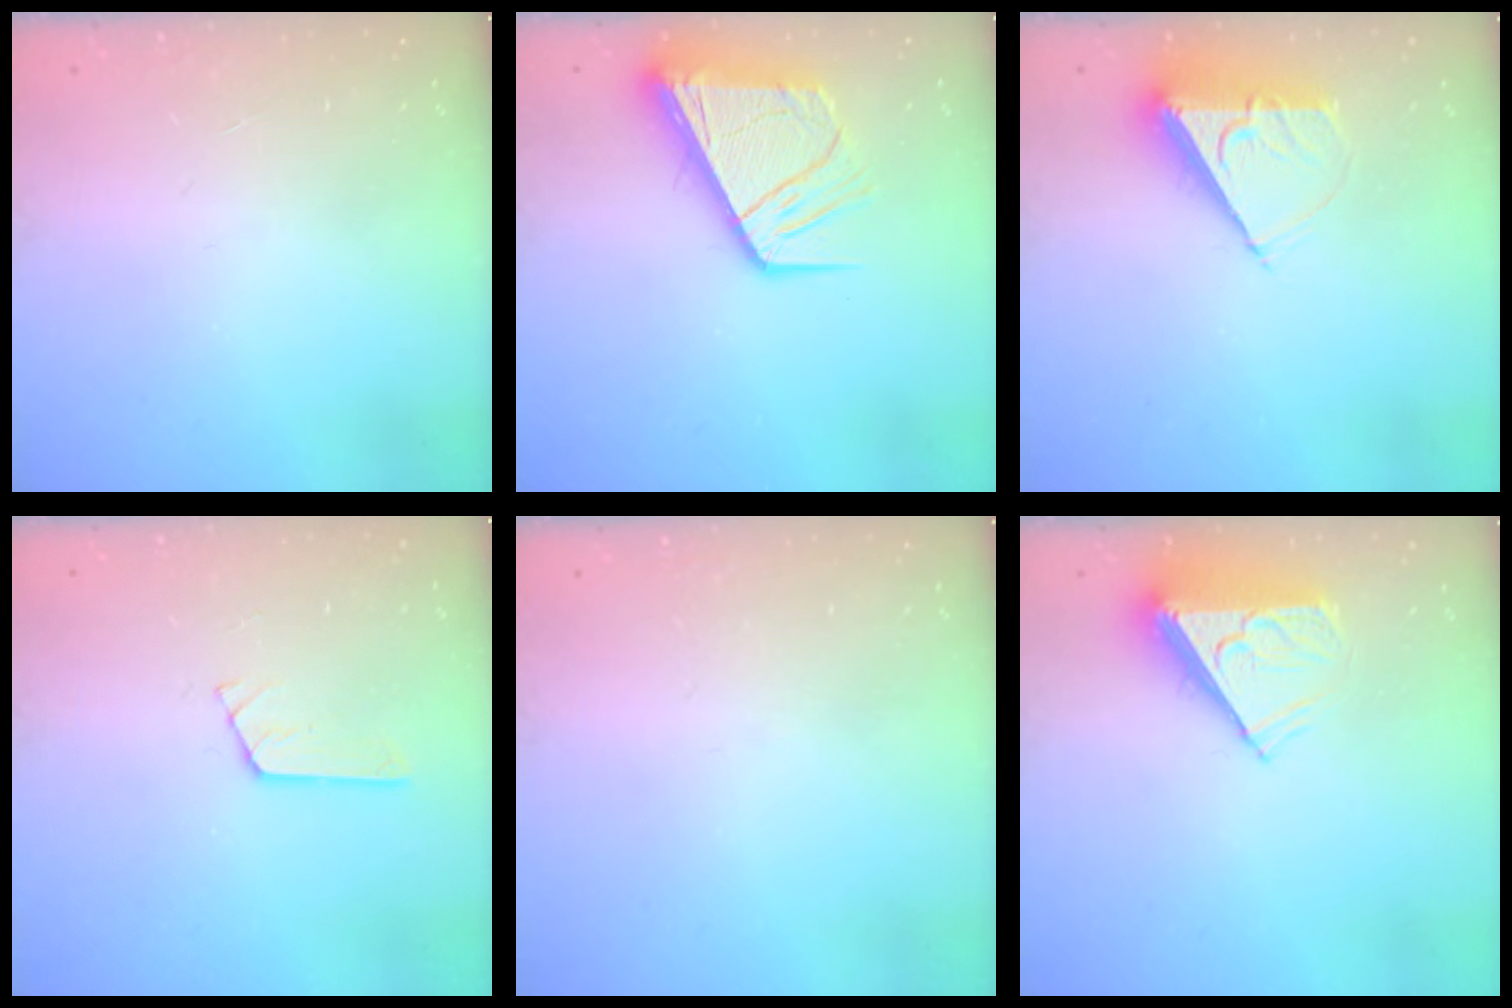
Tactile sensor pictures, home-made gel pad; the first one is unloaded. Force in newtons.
{"total": 12.6, "press": 12.5, "slide": 1.7}
{"total": 7.6, "press": 7.6, "slide": 0.2}
{"total": 3.2, "press": 3.2, "slide": 0.2}
{"total": 2.7, "press": 2.6, "slide": 0.5}
{"total": 8.9, "press": 8.8, "slide": 1.2}